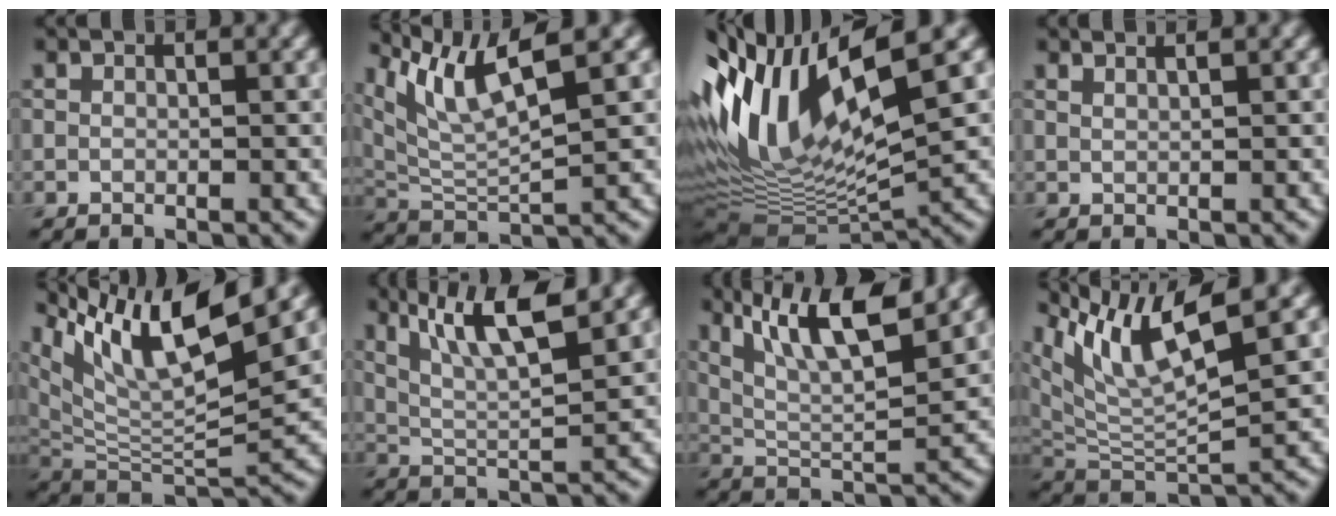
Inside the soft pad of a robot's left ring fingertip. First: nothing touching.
{"total": 6.8, "force": [4.3, 1.3, 5.1], "torque": [-0.107, 0.005, 0.087]}
{"total": 13.3, "force": [2.3, 4.9, 12.2], "torque": [-0.260, -0.001, 0.057]}
{"total": 2.2, "force": [1.6, 0.8, 1.1], "torque": [0.005, 0.000, 0.001]}
{"total": 11.1, "force": [6.8, 2.6, 8.4], "torque": [-0.158, 0.002, 0.133]}
{"total": 7.1, "force": [3.7, 1.6, 5.8], "torque": [-0.102, 0.007, 0.071]}
{"total": 8.5, "force": [4.8, 2.0, 6.7], "torque": [-0.119, 0.007, 0.089]}
{"total": 8.9, "force": [5.2, 1.8, 6.9], "torque": [-0.142, 0.005, 0.104]}